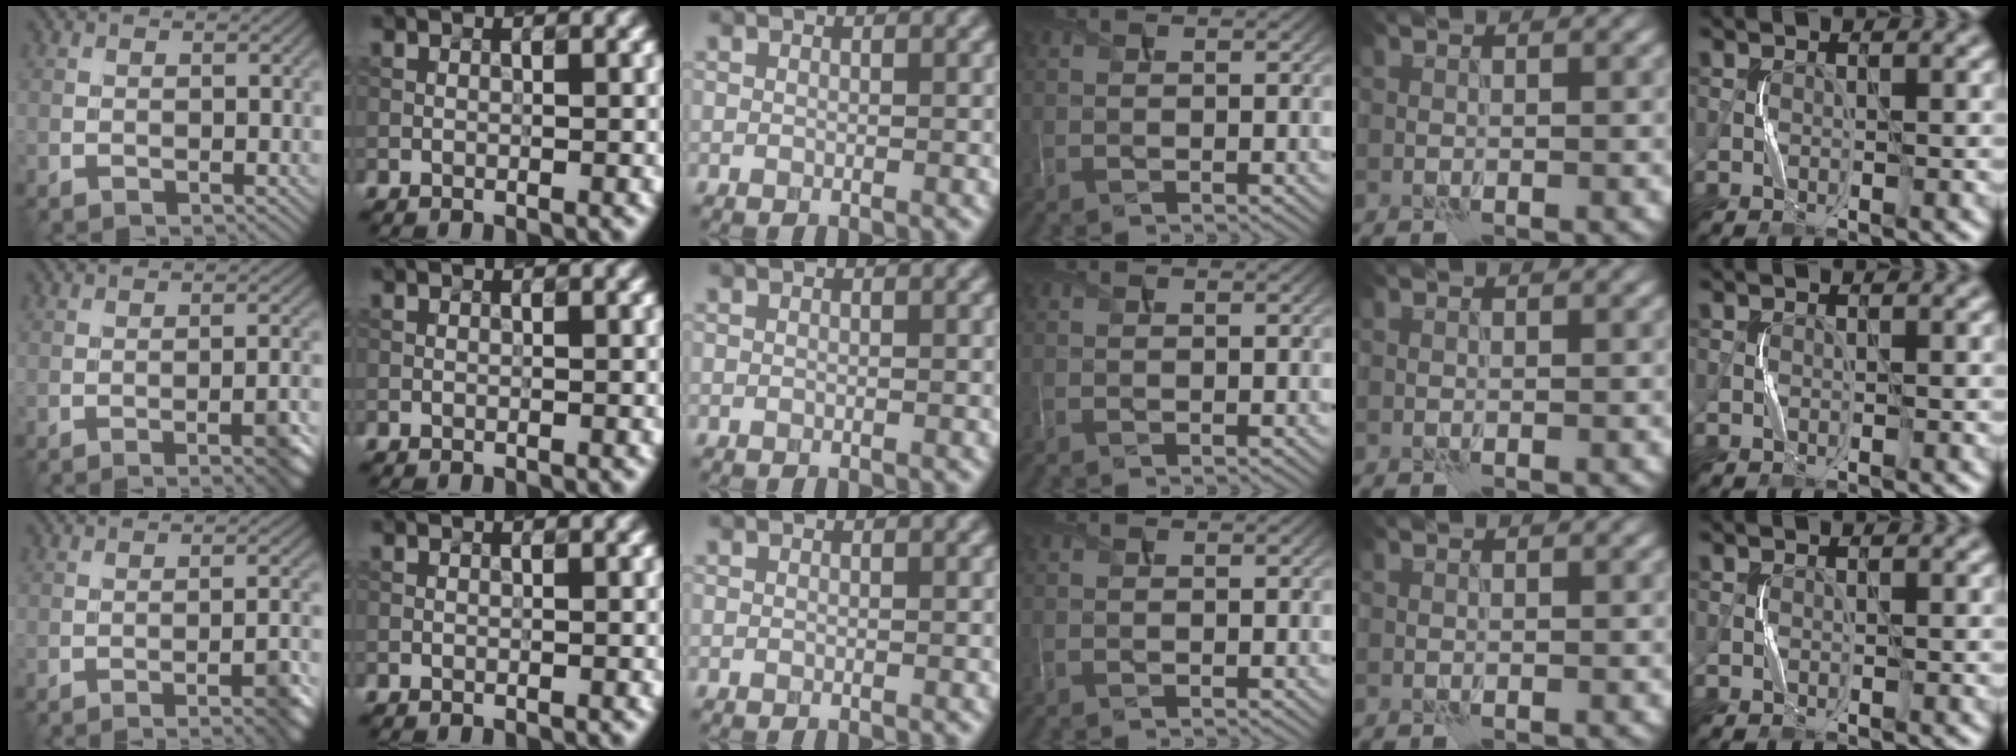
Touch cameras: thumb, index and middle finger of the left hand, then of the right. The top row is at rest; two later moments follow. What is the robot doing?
{"motion": "squeeze", "object": "paper clamp"}